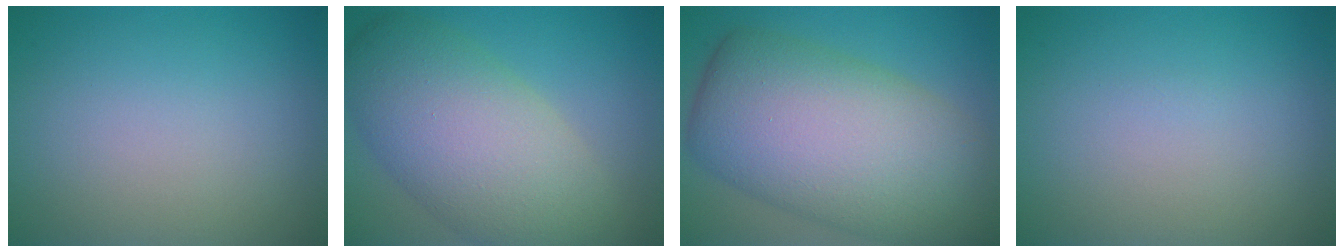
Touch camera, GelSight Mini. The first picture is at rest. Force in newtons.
{"total": 10.1, "press": 10.0, "slide": 0.9}
{"total": 13.5, "press": 13.5, "slide": 0.6}
{"total": 0.0}